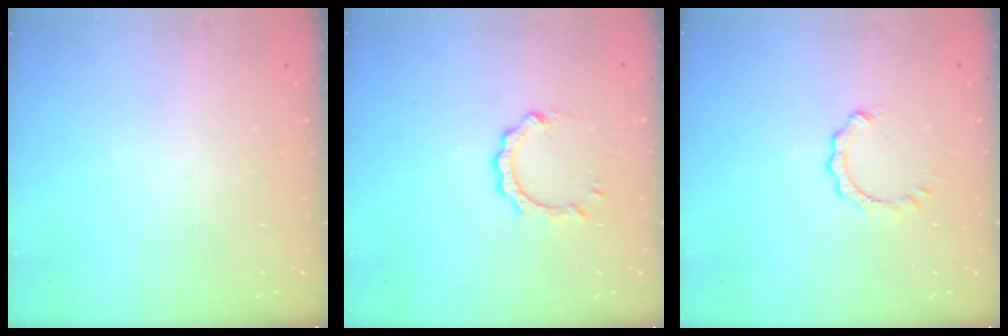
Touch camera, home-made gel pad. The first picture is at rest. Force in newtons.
{"total": 5.7, "press": 5.7, "slide": 0.4}
{"total": 1.1, "press": 1.1, "slide": 0.1}